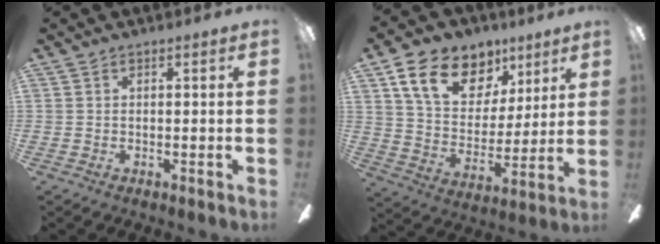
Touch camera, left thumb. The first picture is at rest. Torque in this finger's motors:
{"motor_torque": [0.94, 1.04, 1.34, -1.44, 0.18]}